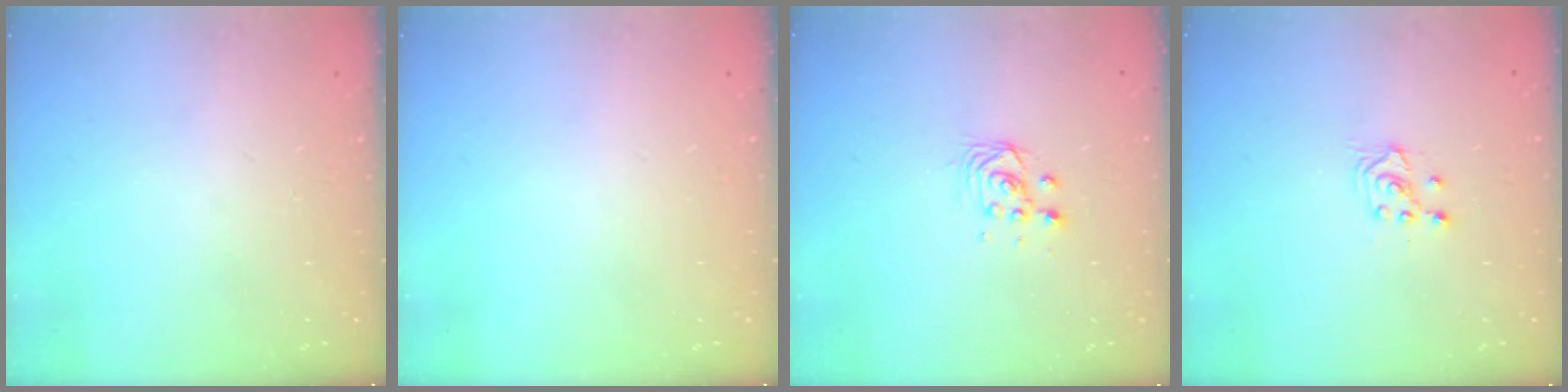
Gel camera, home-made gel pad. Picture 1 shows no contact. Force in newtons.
{"total": 0.0}
{"total": 3.0, "press": 3.0, "slide": 0.1}
{"total": 2.5, "press": 2.4, "slide": 0.7}